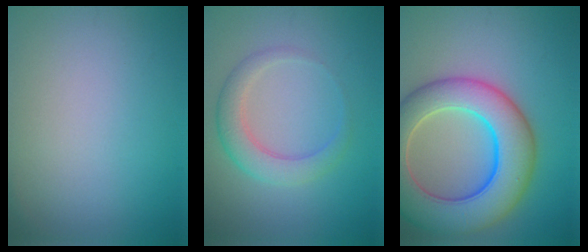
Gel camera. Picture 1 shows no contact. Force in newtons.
{"total": 3.3, "press": 3.3, "slide": 0.2}
{"total": 10.8, "press": 10.8, "slide": 0.3}